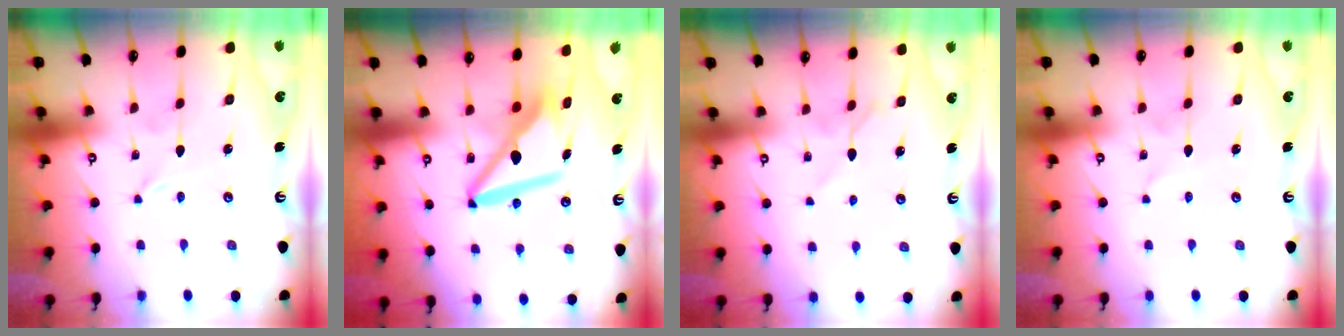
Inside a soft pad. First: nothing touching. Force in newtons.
{"total": 12.4, "press": 12.3, "slide": 1.2}
{"total": 6.6, "press": 6.5, "slide": 0.9}
{"total": 0.6, "press": 0.6, "slide": 0.1}